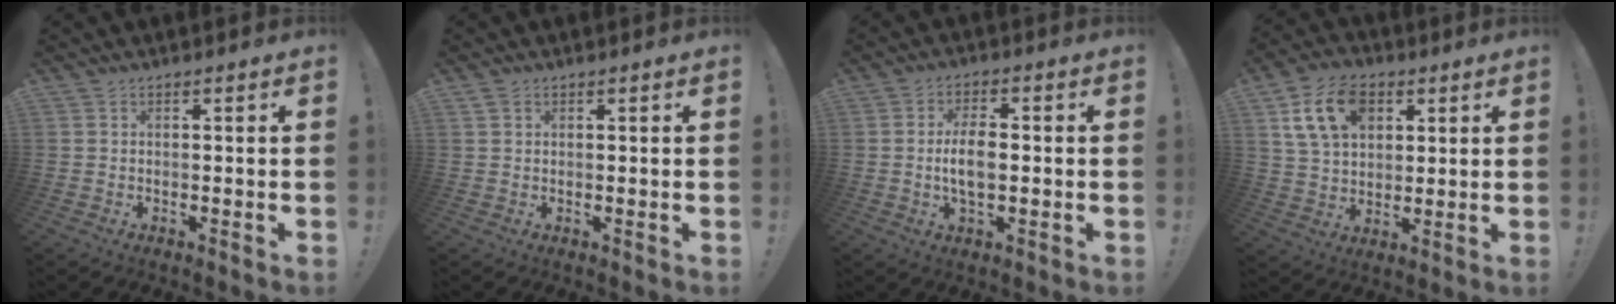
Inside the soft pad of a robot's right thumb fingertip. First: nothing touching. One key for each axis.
{"total": 1.0, "fx": 0.7, "fy": 0.7, "fz": 0.4, "tx": -0.014, "ty": 0.003, "tz": 0.014}
{"total": 7.3, "fx": -0.8, "fy": 3.4, "fz": 6.4, "tx": -0.124, "ty": 0.002, "tz": -0.020}
{"total": 14.4, "fx": 6.1, "fy": 10.0, "fz": 8.3, "tx": -0.135, "ty": -0.008, "tz": 0.121}